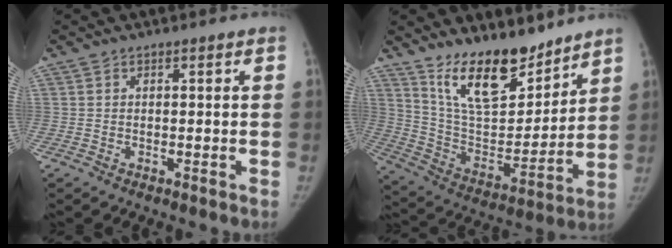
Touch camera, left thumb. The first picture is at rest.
{"total": 17.5, "force": [12.9, 6.9, 9.5], "torque": [-0.114, -0.089, 0.238]}